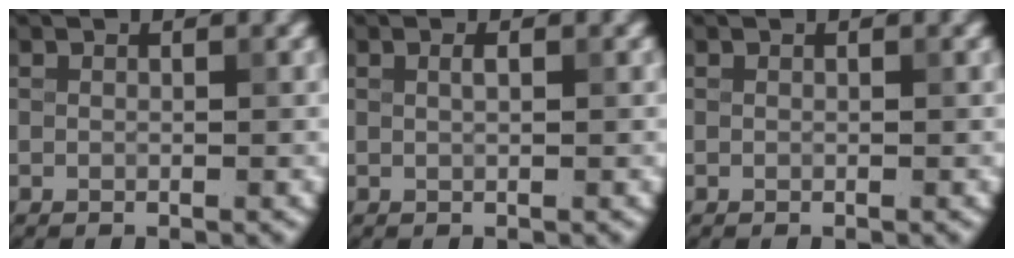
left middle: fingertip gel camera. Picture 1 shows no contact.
{"total": 0.7, "force": [0.2, 0.2, 0.6], "torque": [-0.011, 0.003, 0.003]}
{"total": 0.0}